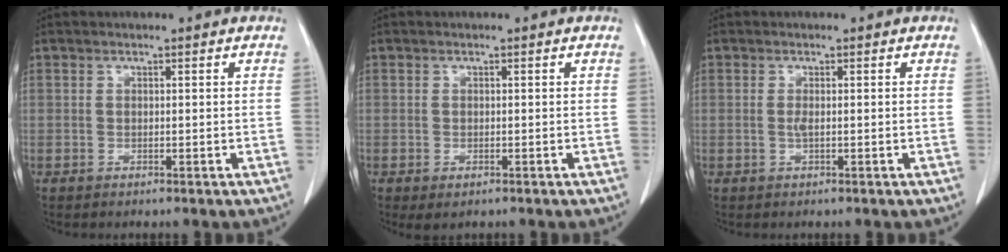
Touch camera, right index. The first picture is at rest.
{"total": 1.6, "force": [-0.8, 0.8, 1.1], "torque": [-0.018, -0.003, -0.004]}
{"total": 0.9, "force": [-0.1, 0.1, 0.9], "torque": [-0.021, -0.002, -0.001]}